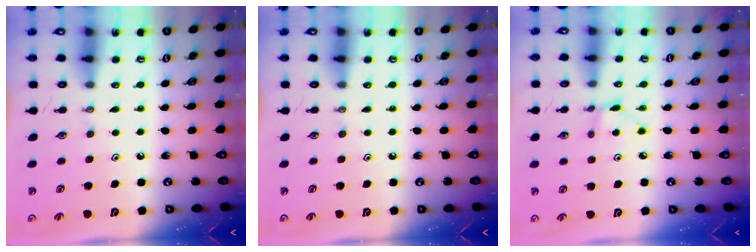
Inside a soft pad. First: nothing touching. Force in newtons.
{"total": 0.0}
{"total": 3.6, "press": 3.5, "slide": 0.4}